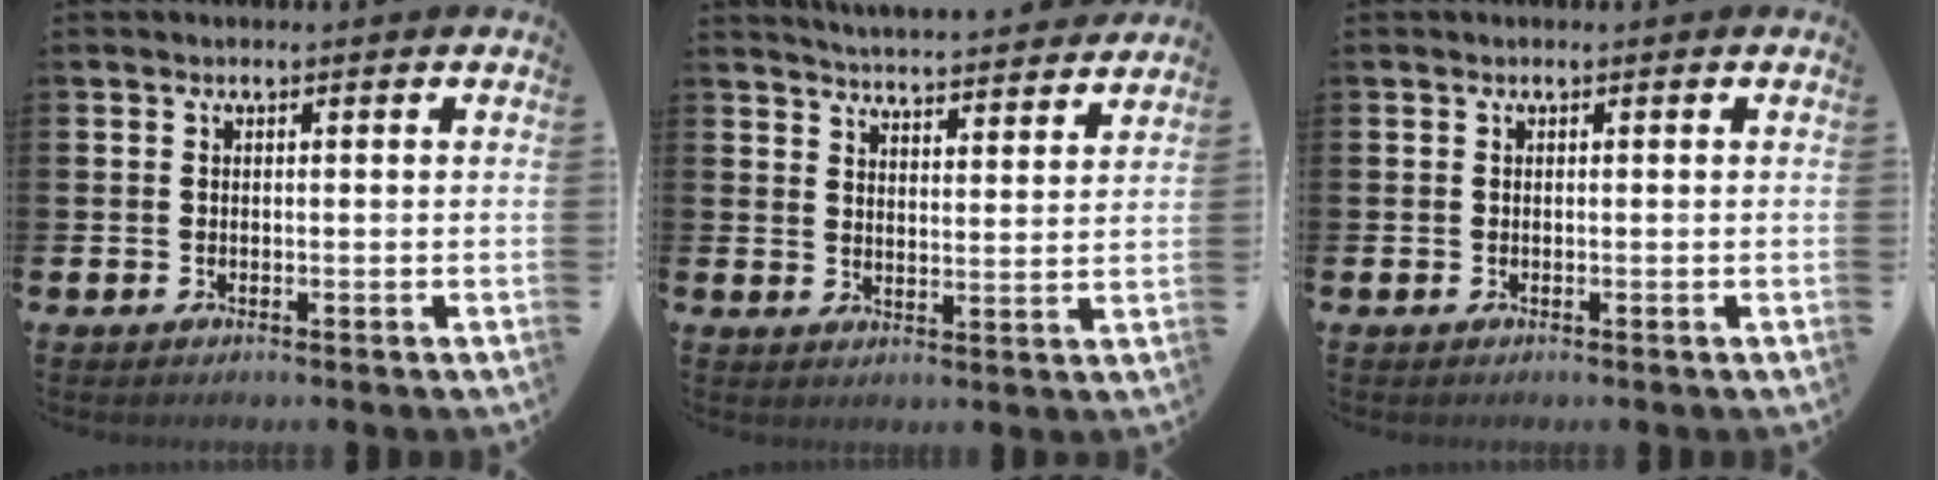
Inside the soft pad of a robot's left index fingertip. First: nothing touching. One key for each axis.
{"total": 5.3, "fx": 5.3, "fy": 0.0, "fz": 0.1, "tx": -0.012, "ty": -0.046, "tz": 0.091}
{"total": 0.0}